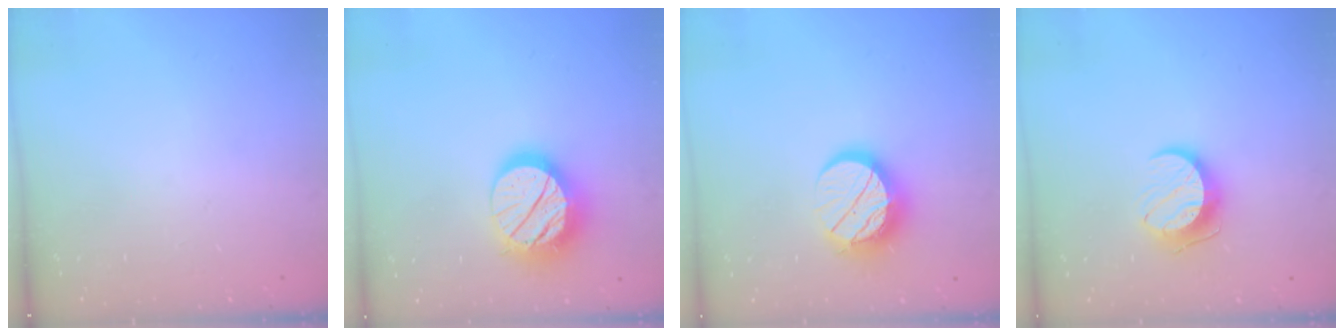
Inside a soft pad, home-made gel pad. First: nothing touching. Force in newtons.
{"total": 16.8, "press": 16.8, "slide": 1.3}
{"total": 12.3, "press": 12.2, "slide": 1.0}
{"total": 10.4, "press": 10.4, "slide": 0.9}